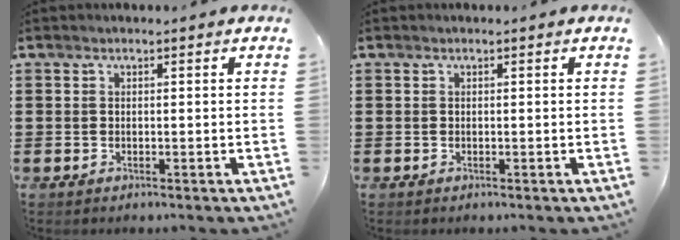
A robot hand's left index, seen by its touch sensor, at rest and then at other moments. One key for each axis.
{"total": 0.0}